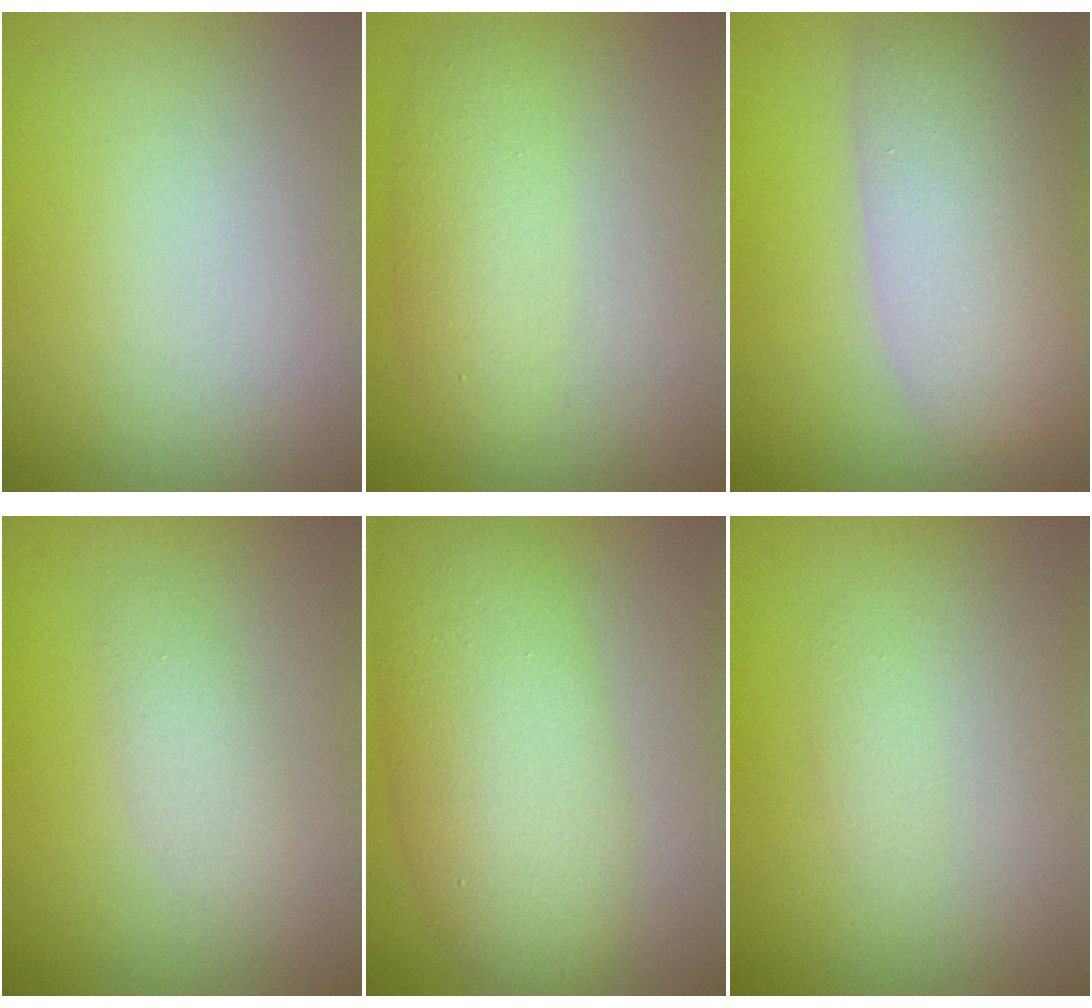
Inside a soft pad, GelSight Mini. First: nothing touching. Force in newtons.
{"total": 2.8, "press": 2.8, "slide": 0.0}
{"total": 9.7, "press": 9.7, "slide": 0.6}
{"total": 1.7, "press": 1.7, "slide": 0.1}
{"total": 7.3, "press": 7.3, "slide": 0.1}
{"total": 0.8, "press": 0.8, "slide": 0.1}